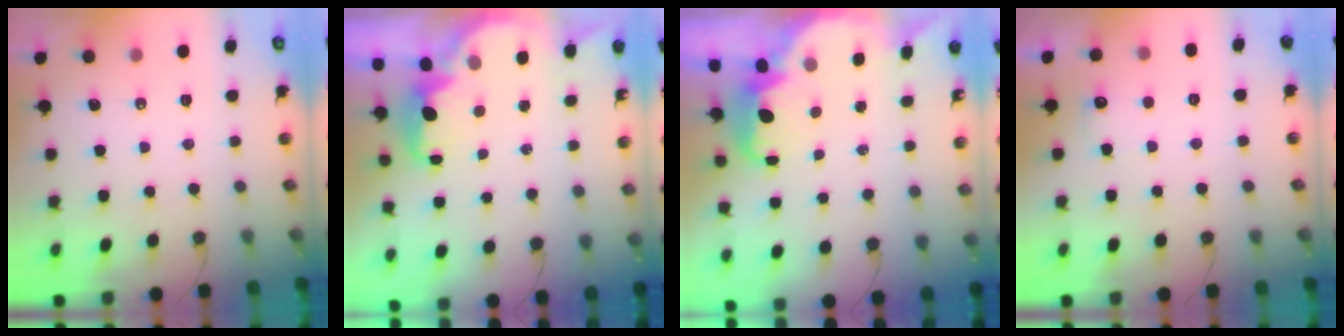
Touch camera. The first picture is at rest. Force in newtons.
{"total": 2.3, "press": 2.3, "slide": 0.4}
{"total": 3.8, "press": 3.7, "slide": 0.4}
{"total": 5.7, "press": 5.5, "slide": 1.3}